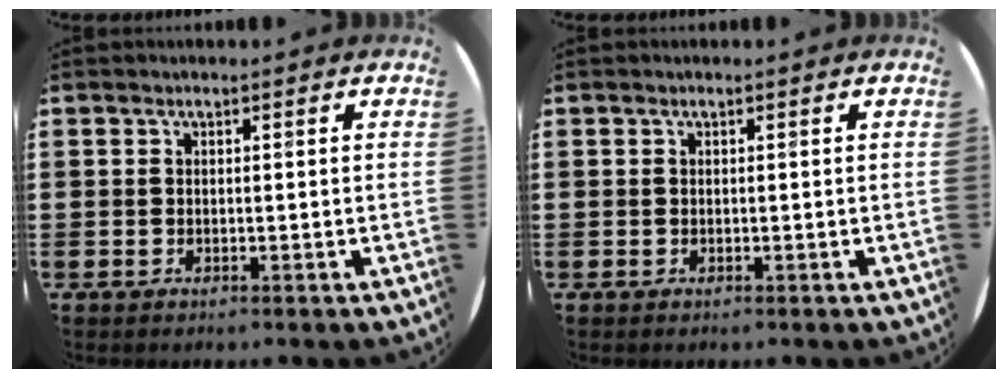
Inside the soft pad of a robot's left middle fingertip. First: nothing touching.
{"total": 0.0}